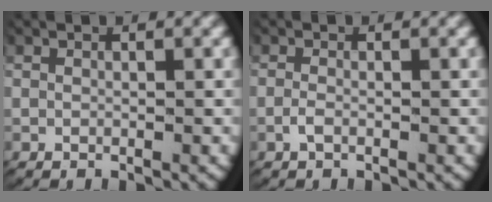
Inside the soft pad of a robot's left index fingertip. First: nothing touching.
{"total": 0.8, "force": [-0.5, 0.2, 0.6], "torque": [-0.021, -0.005, -0.008]}